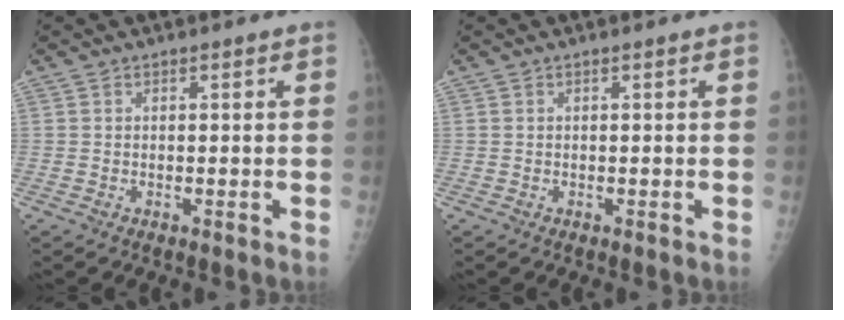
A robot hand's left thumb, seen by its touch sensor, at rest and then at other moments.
{"total": 0.0}